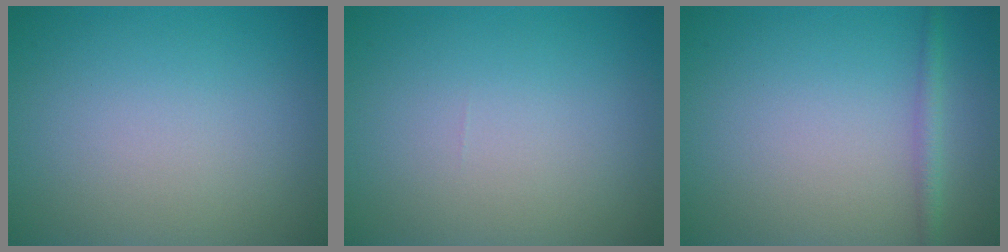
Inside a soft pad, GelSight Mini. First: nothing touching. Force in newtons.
{"total": 0.0}
{"total": 1.5, "press": 1.5, "slide": 0.0}